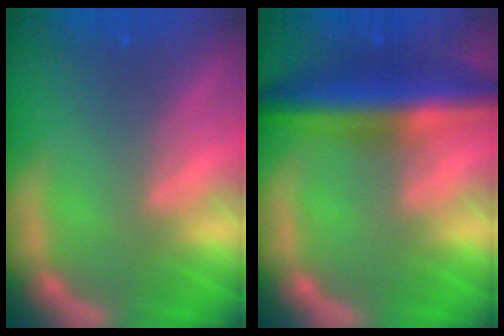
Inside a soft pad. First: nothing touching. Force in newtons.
{"total": 7.9}